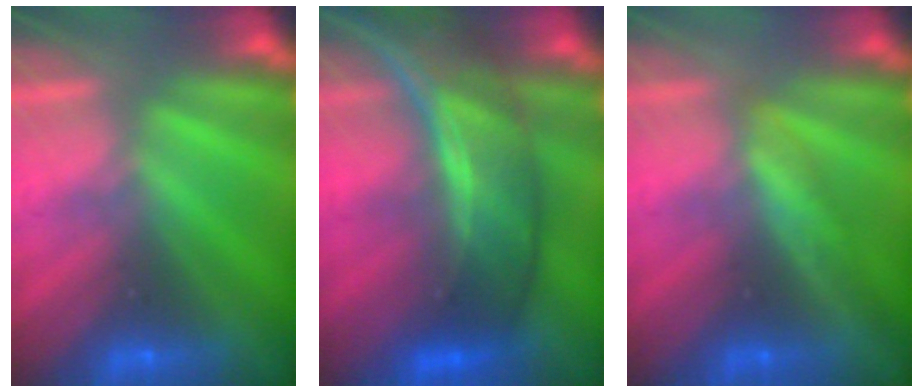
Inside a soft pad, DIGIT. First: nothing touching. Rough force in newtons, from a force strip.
{"total": 7.2}
{"total": 3.8}